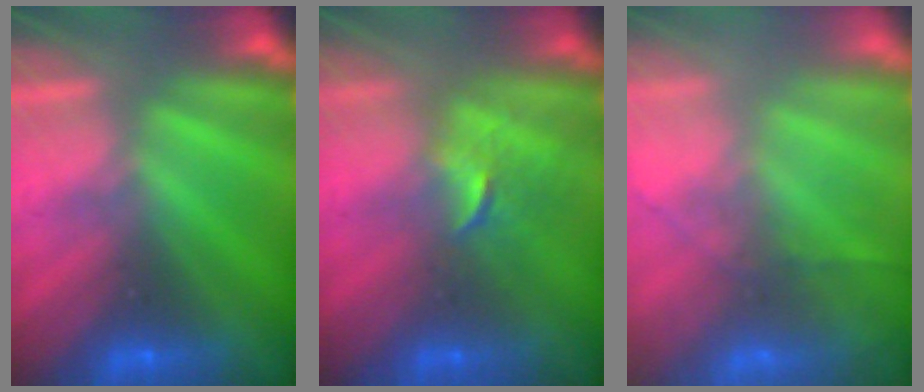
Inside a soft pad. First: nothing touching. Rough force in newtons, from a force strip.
{"total": 2.6}
{"total": 7.2}